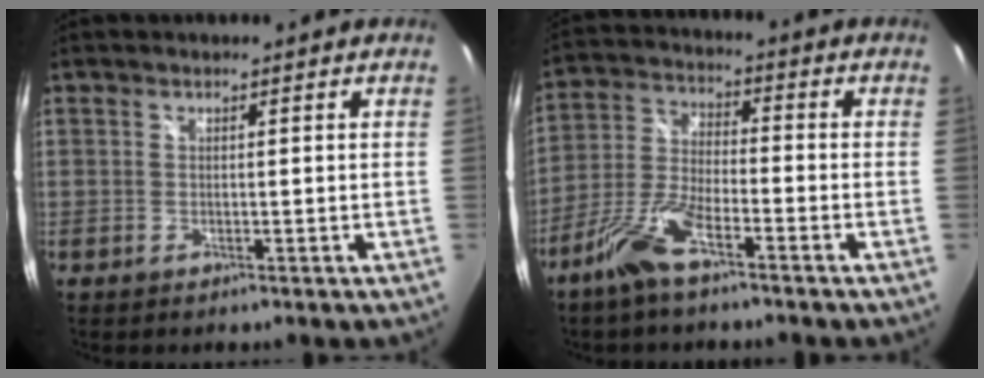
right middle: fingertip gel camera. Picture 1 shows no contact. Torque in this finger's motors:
{"motor_torque": [0.83, -1.04, 0.26, 0.06]}